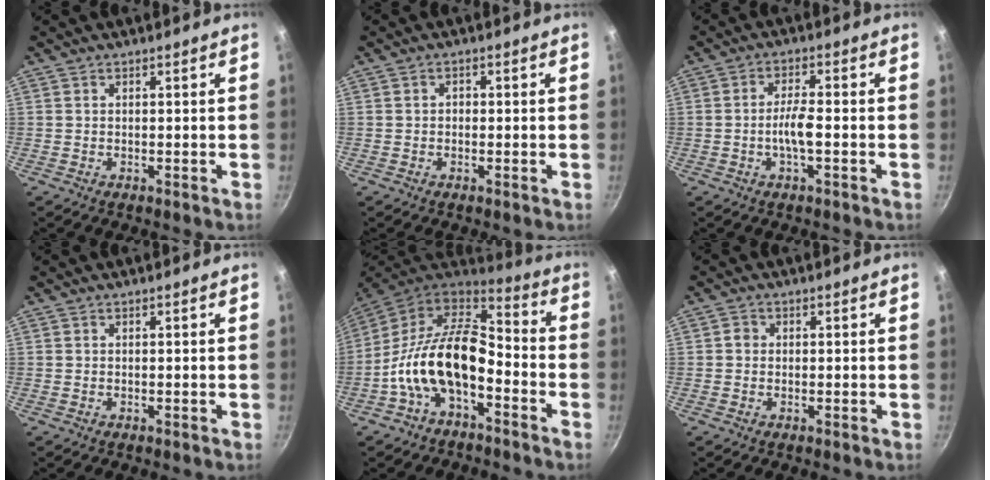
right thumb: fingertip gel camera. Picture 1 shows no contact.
{"total": 1.1, "force": [-0.2, 1.0, 0.5], "torque": [-0.008, 0.005, -0.004]}
{"total": 3.7, "force": [-0.6, 0.6, 3.6], "torque": [-0.072, 0.008, -0.013]}
{"total": 0.0}
{"total": 16.9, "force": [-4.8, 9.4, 13.2], "torque": [-0.226, 0.057, -0.103]}
{"total": 1.4, "force": [0.0, 1.3, 0.5], "torque": [-0.005, 0.006, -0.003]}